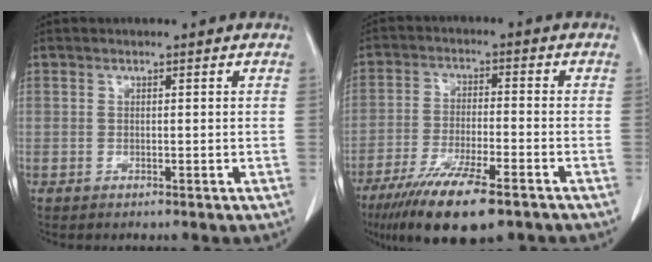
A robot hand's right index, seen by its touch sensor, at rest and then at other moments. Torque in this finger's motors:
{"motor_torque": [1.05, -1.09, 0.60, 0.21]}